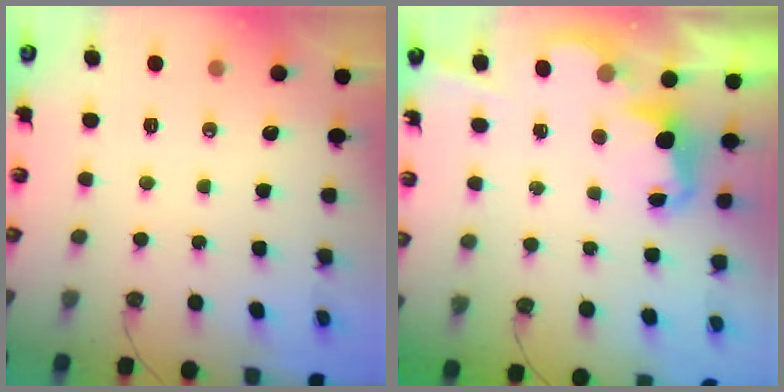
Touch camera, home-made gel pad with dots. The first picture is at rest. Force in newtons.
{"total": 2.4, "press": 2.3, "slide": 0.6}